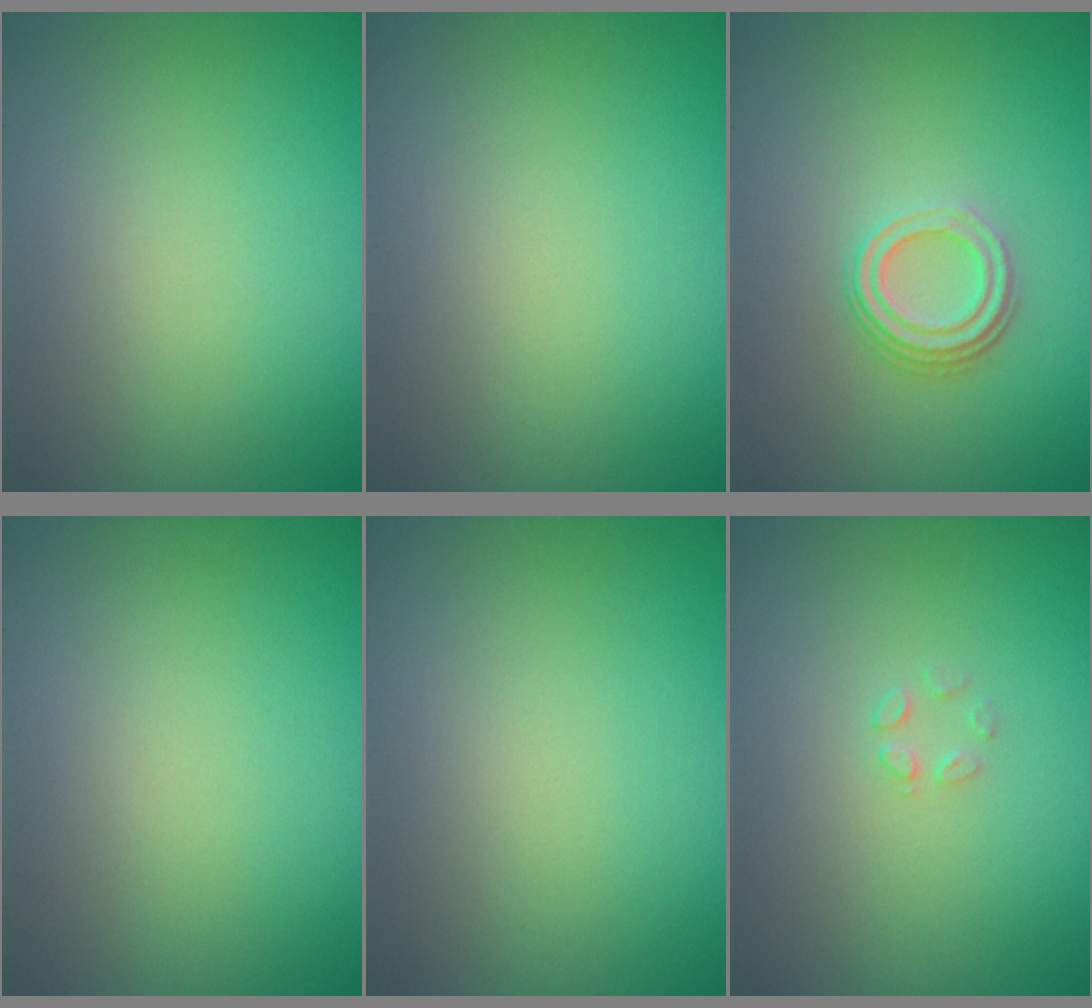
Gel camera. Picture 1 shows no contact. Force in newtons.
{"total": 0.0}
{"total": 3.3, "press": 2.4, "slide": 2.3}
{"total": 0.0}
{"total": 0.0}
{"total": 1.0, "press": 1.0, "slide": 0.1}